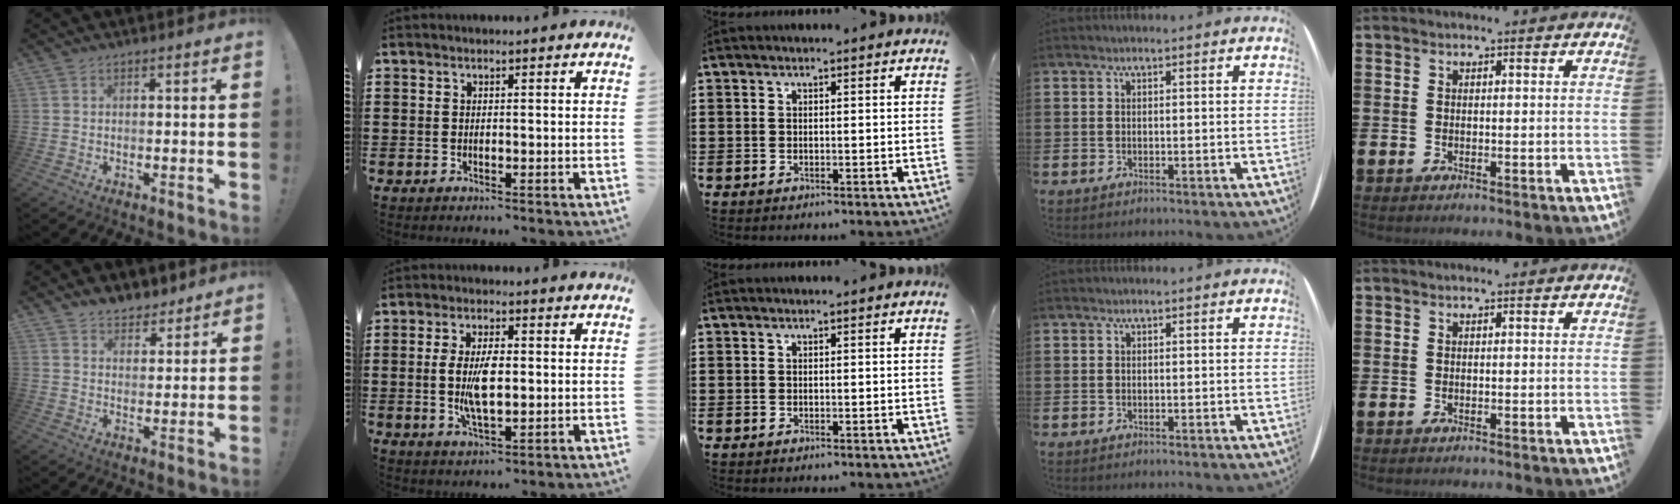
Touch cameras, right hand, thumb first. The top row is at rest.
{"thumb": {"total": 6.1, "force": [5.1, 3.2, 0.9], "torque": [-0.009, -0.040, 0.097]}, "index": {"total": 7.0, "force": [0.0, 2.9, 6.4], "torque": [-0.145, -0.003, -0.009]}}